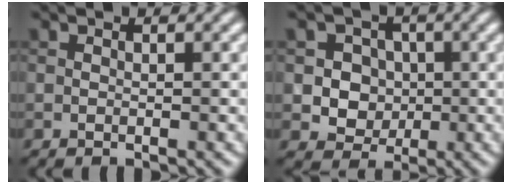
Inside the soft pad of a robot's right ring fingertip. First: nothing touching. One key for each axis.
{"total": 4.1, "fx": 0.3, "fy": 3.8, "fz": 1.7, "tx": -0.014, "ty": 0.004, "tz": 0.000}